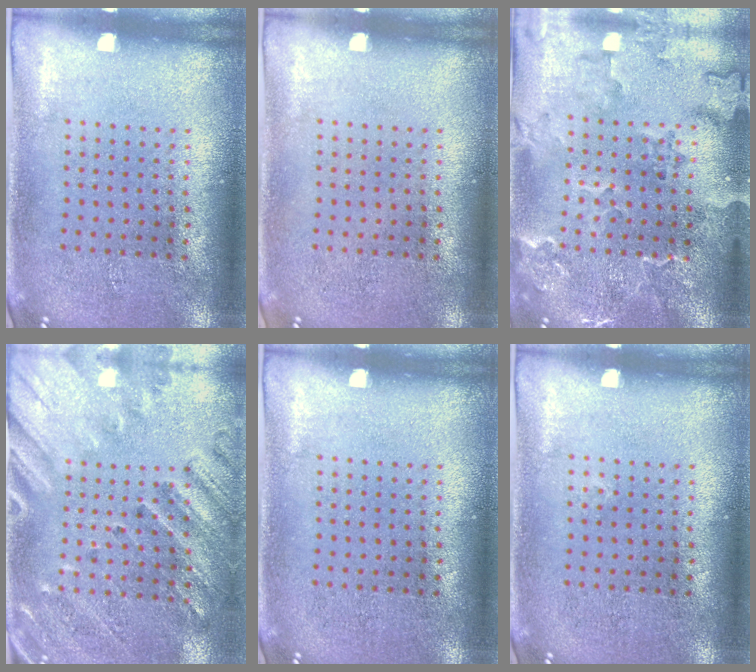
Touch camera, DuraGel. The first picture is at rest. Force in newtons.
{"total": 0.0}
{"total": 2.3, "press": 2.2, "slide": 0.8}
{"total": 2.4, "press": 2.0, "slide": 1.4}
{"total": 0.0}
{"total": 0.0}